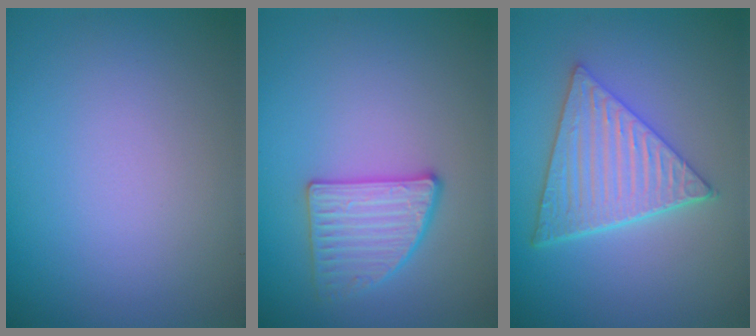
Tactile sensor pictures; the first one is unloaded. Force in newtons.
{"total": 2.8, "press": 2.8, "slide": 0.3}
{"total": 5.9, "press": 4.4, "slide": 4.0}